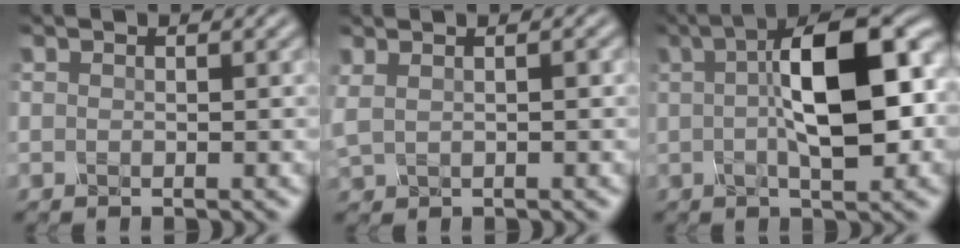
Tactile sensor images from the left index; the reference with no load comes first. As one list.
[{"total": 1.7, "force": [0.8, 0.7, 1.4], "torque": [-0.030, 0.000, 0.018]}, {"total": 10.8, "force": [1.2, 3.7, 10.1], "torque": [-0.153, 0.016, 0.014]}]